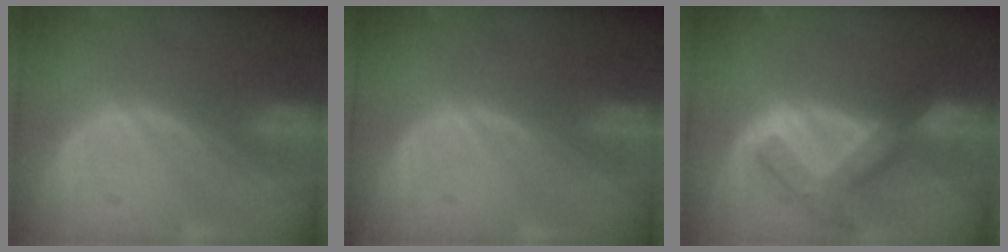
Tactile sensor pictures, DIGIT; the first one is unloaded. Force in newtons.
{"total": 0.0}
{"total": 7.5, "press": 6.4, "slide": 3.9}